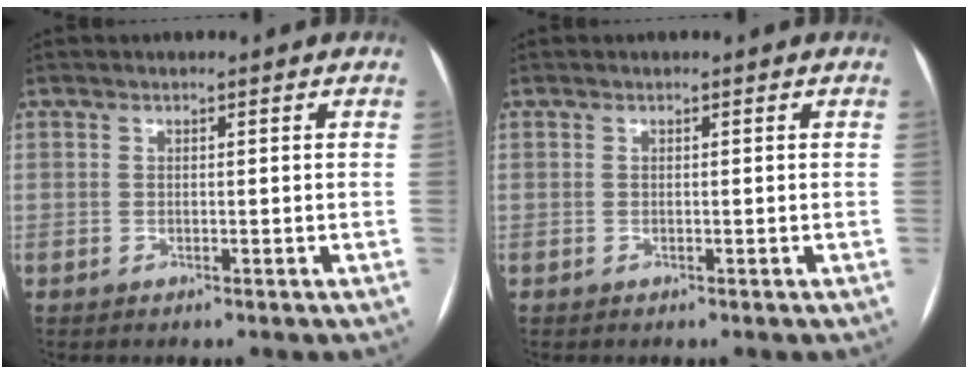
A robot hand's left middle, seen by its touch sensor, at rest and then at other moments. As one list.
[{"total": 0.0}]